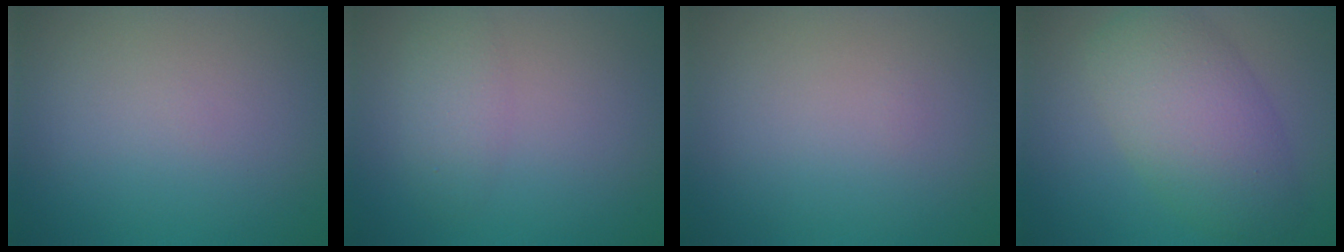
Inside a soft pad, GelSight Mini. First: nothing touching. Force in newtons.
{"total": 2.2, "press": 2.2, "slide": 0.1}
{"total": 0.0}
{"total": 6.8, "press": 6.8, "slide": 0.2}